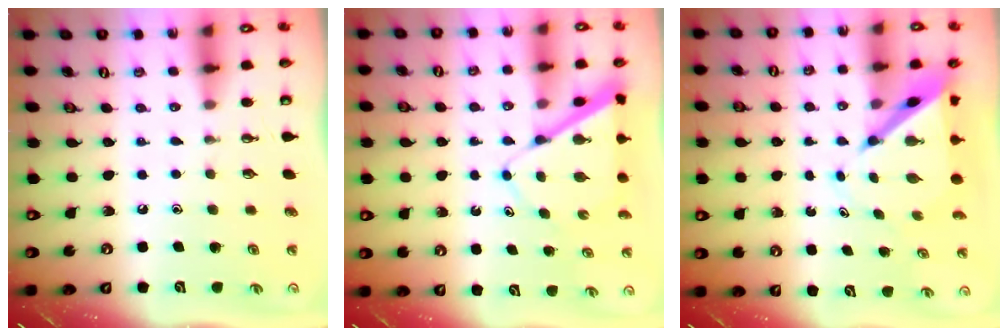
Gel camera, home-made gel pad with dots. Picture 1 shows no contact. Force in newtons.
{"total": 6.9, "press": 6.9, "slide": 0.5}
{"total": 7.0, "press": 7.0, "slide": 0.5}